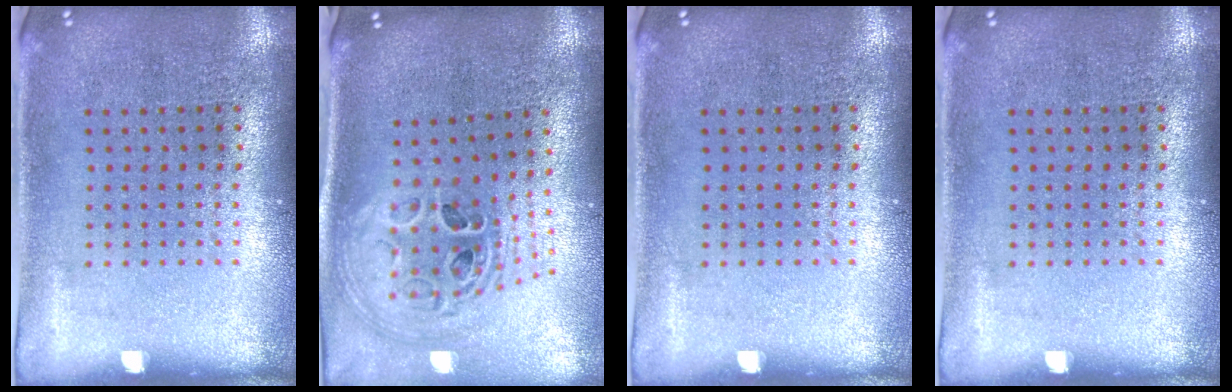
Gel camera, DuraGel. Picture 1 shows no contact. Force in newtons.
{"total": 1.8, "press": 1.5, "slide": 1.0}
{"total": 0.0}
{"total": 0.0}